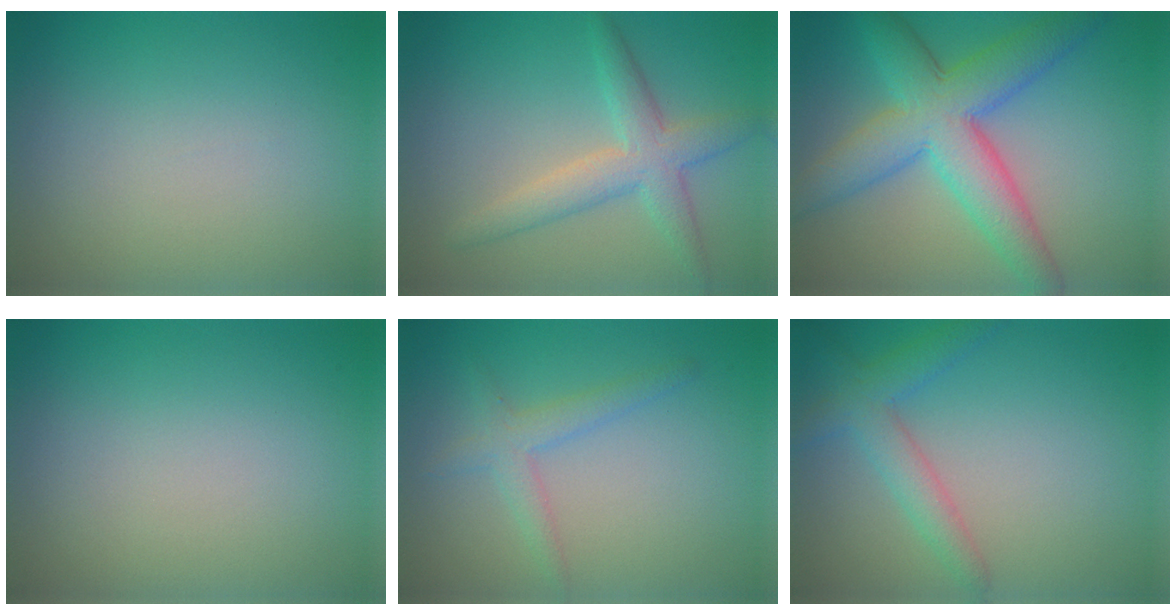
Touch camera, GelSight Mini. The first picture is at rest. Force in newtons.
{"total": 4.0, "press": 4.0, "slide": 0.1}
{"total": 8.3, "press": 8.3, "slide": 0.2}
{"total": 0.0}
{"total": 2.1, "press": 2.1, "slide": 0.1}
{"total": 2.2, "press": 2.2, "slide": 0.2}